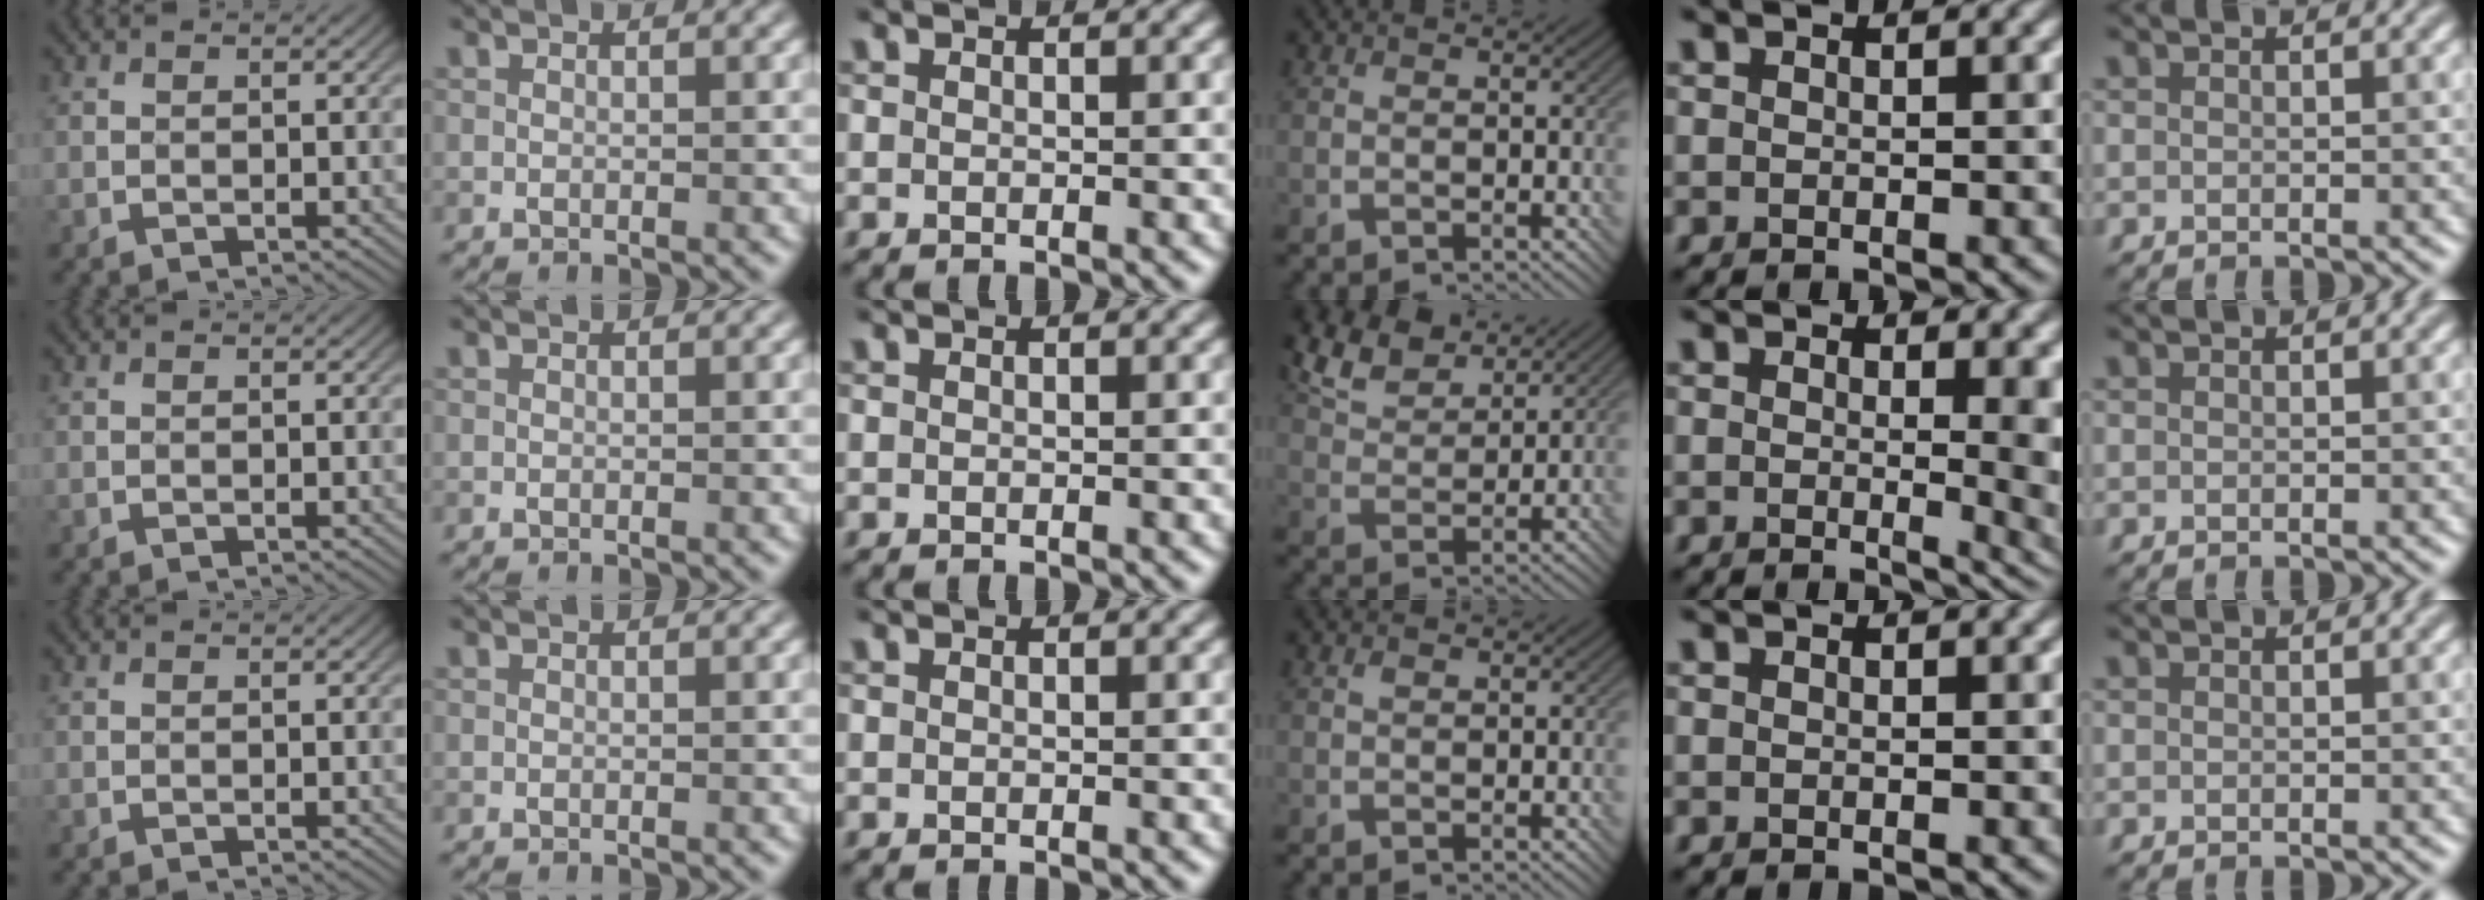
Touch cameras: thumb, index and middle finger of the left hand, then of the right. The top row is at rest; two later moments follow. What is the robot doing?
{"motion": "insert", "object": "bottle cap"}